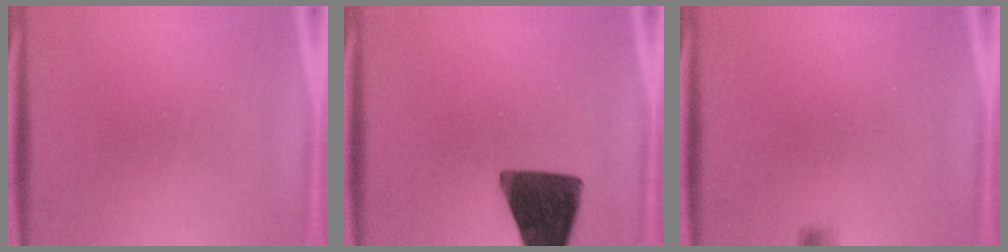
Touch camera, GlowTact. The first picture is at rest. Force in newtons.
{"total": 14.9}
{"total": 1.6}